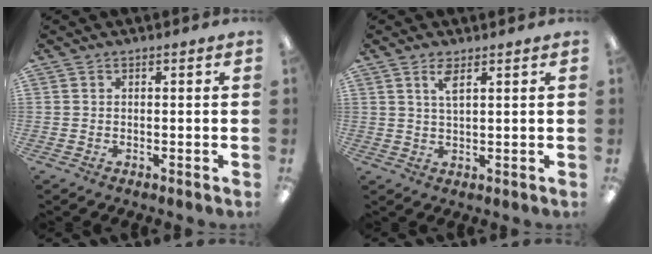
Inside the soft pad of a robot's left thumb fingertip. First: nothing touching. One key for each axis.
{"total": 3.3, "fx": 2.1, "fy": 0.8, "fz": 2.4, "tx": -0.054, "ty": 0.002, "tz": 0.037}